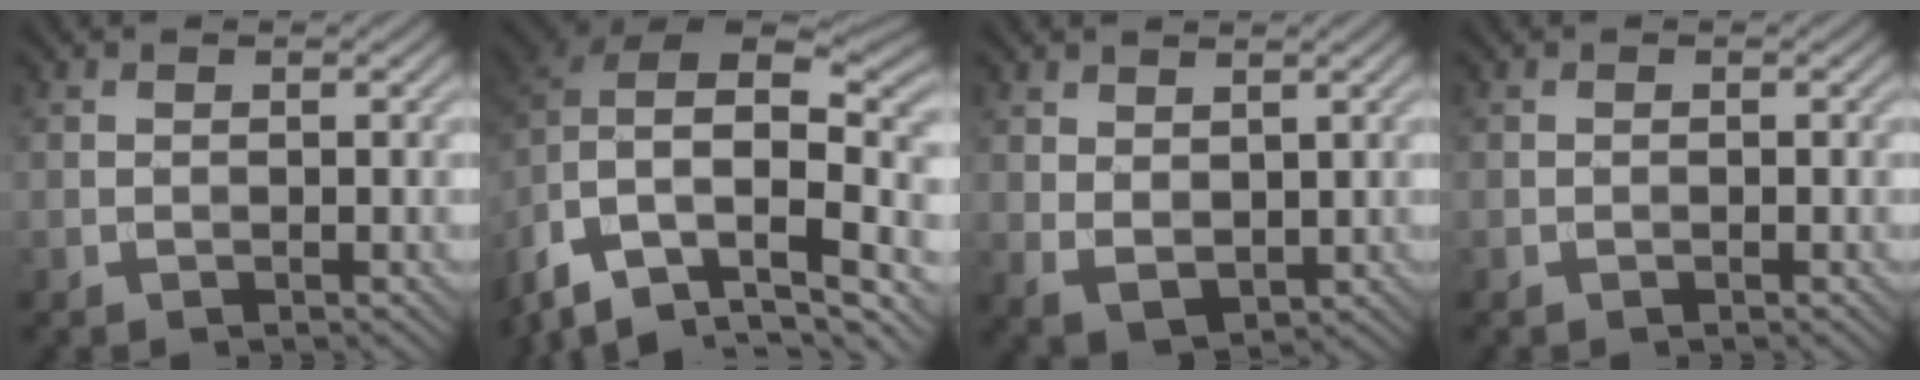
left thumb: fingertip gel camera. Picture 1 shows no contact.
{"total": 14.5, "force": [-7.4, 9.4, 8.1], "torque": [-0.191, -0.042, -0.106]}
{"total": 3.5, "force": [1.5, 2.3, 2.1], "torque": [-0.052, -0.011, 0.036]}
{"total": 0.0}